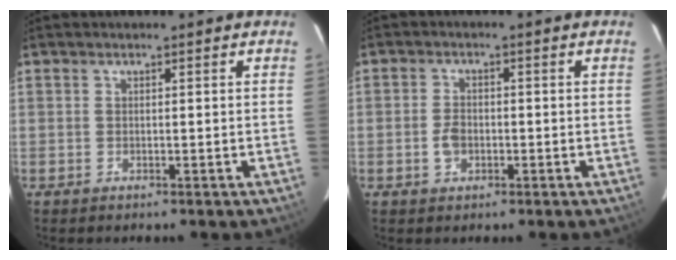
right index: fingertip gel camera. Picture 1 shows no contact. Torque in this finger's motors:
{"motor_torque": [0.32, 0.19, 0.08, 0.02]}